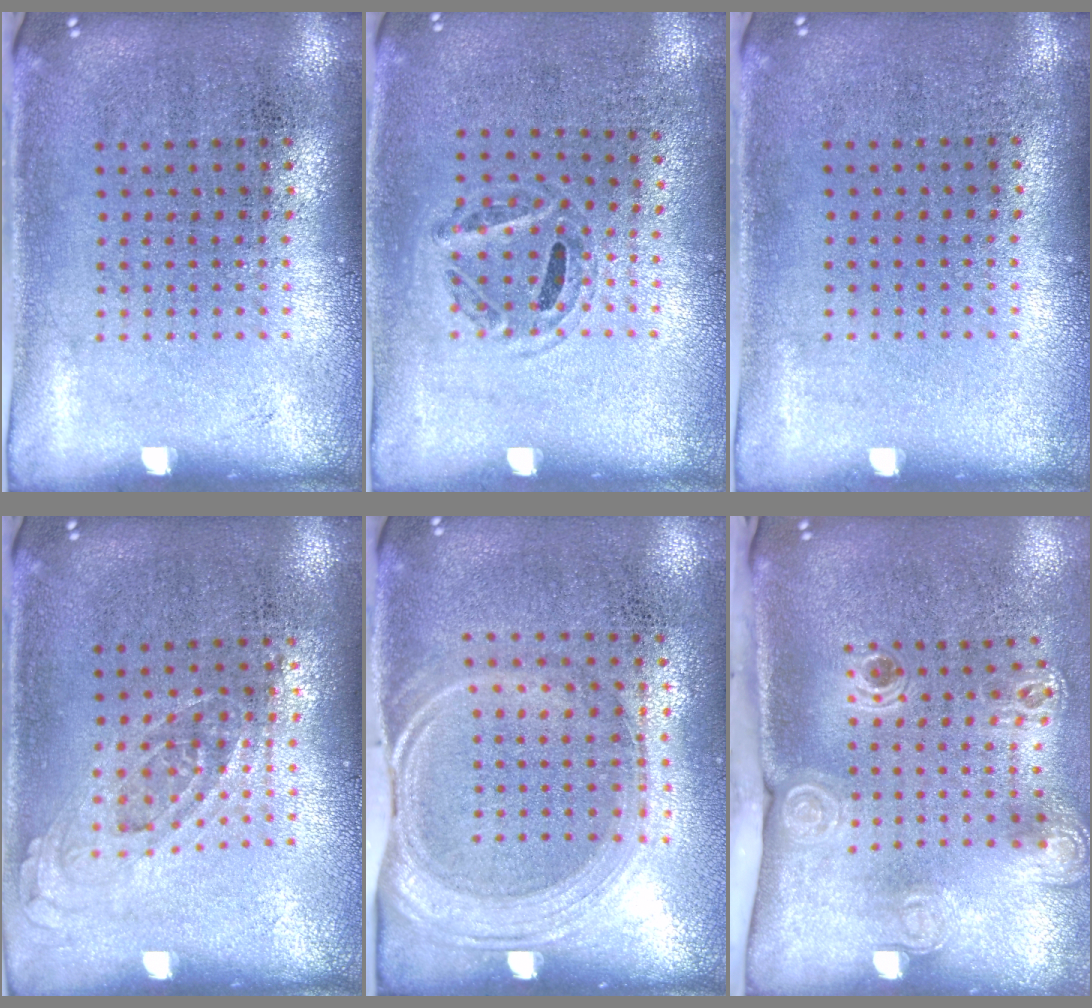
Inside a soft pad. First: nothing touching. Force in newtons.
{"total": 1.0, "press": 0.7, "slide": 0.7}
{"total": 0.0}
{"total": 0.7, "press": 0.6, "slide": 0.3}
{"total": 1.6, "press": 1.4, "slide": 0.9}
{"total": 2.3, "press": 1.6, "slide": 1.6}